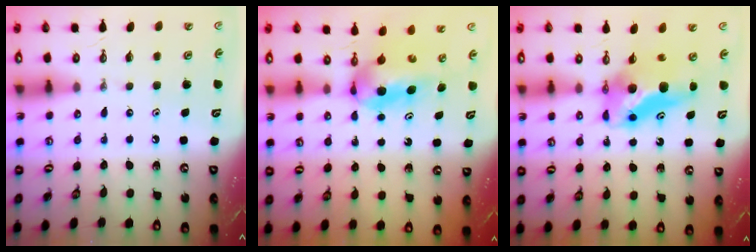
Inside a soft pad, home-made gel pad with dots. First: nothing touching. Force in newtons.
{"total": 5.9, "press": 4.5, "slide": 3.8}
{"total": 9.4, "press": 9.0, "slide": 2.7}